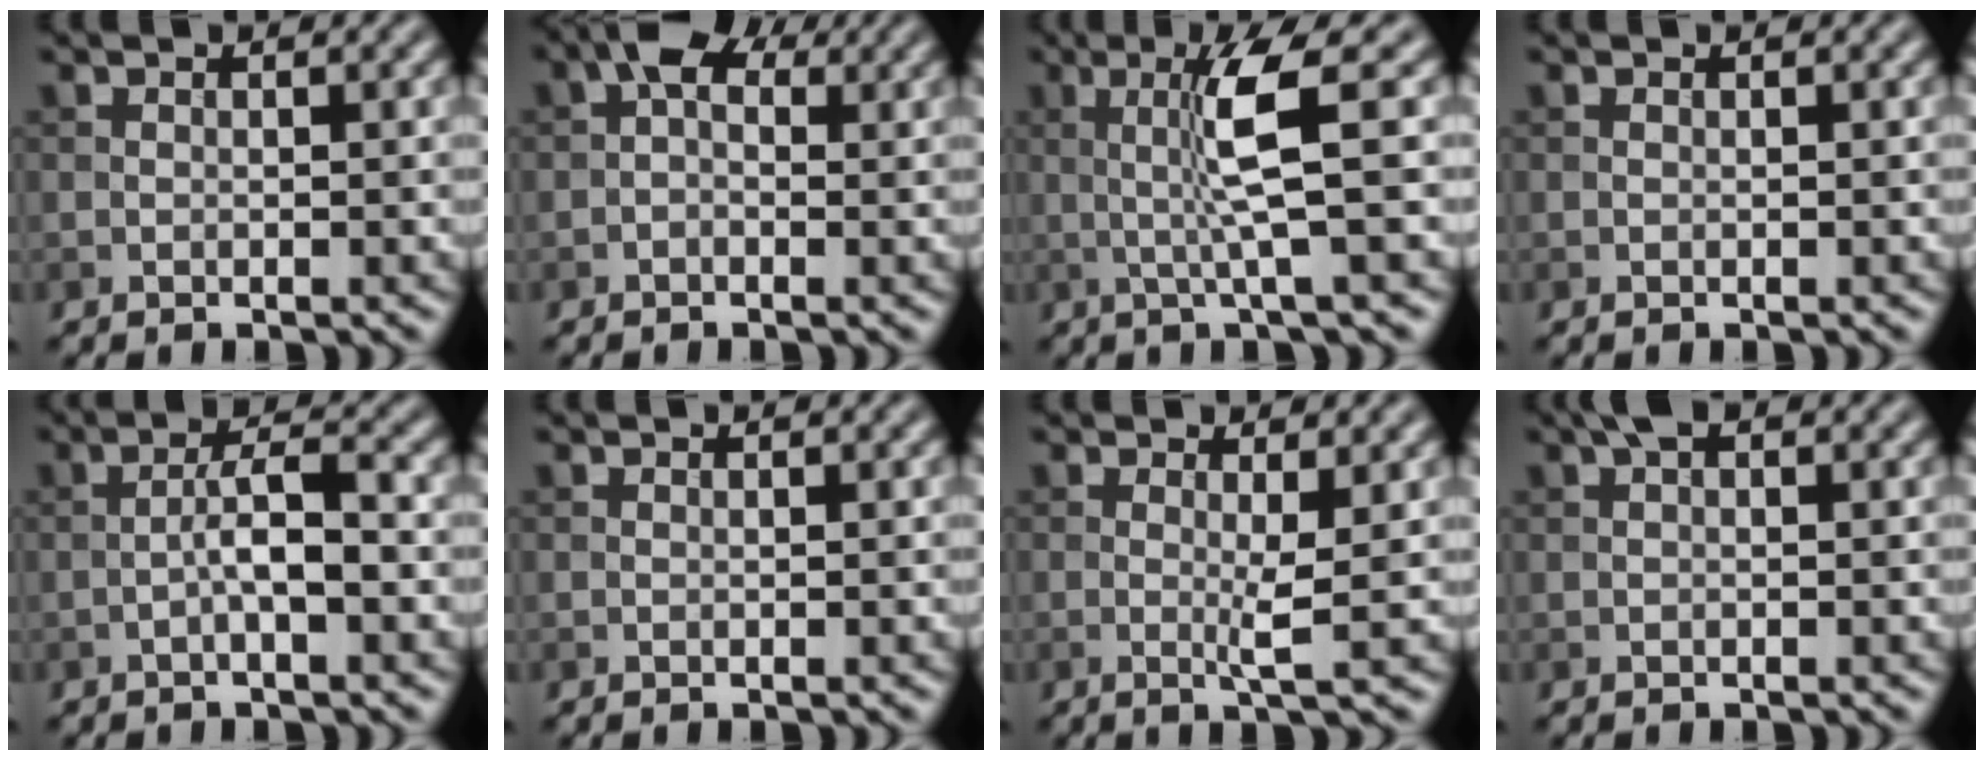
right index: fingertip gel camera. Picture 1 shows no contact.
{"total": 2.9, "force": [0.5, 1.8, 2.3], "torque": [-0.034, 0.011, -0.007]}
{"total": 4.8, "force": [0.4, 0.1, 4.8], "torque": [-0.096, 0.001, 0.009]}
{"total": 0.0}
{"total": 3.3, "force": [-1.0, 0.7, 3.1], "torque": [-0.059, 0.009, -0.023]}
{"total": 0.0}
{"total": 2.0, "force": [0.2, 0.0, 2.0], "torque": [-0.042, -0.006, -0.001]}
{"total": 1.3, "force": [0.5, 0.5, 1.0], "torque": [-0.020, 0.005, 0.007]}